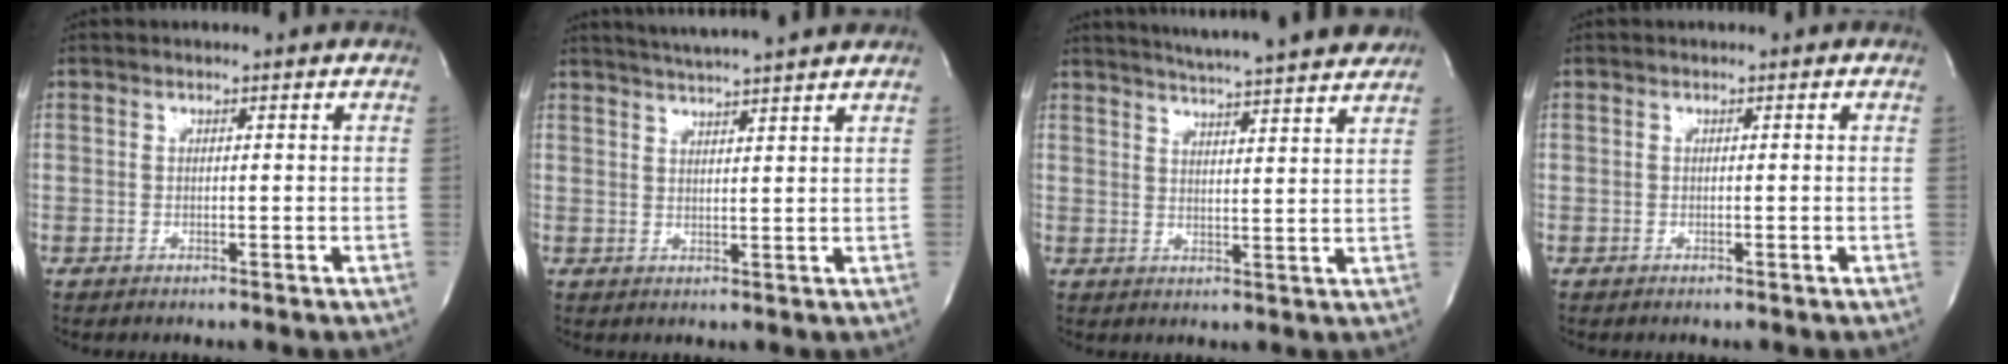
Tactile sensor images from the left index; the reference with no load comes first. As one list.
[{"total": 10.3, "force": [9.2, -0.6, 4.5], "torque": [-0.078, 0.018, 0.125]}, {"total": 21.9, "force": [20.0, 0.3, 9.0], "torque": [-0.140, -0.050, 0.256]}, {"total": 0.0}]